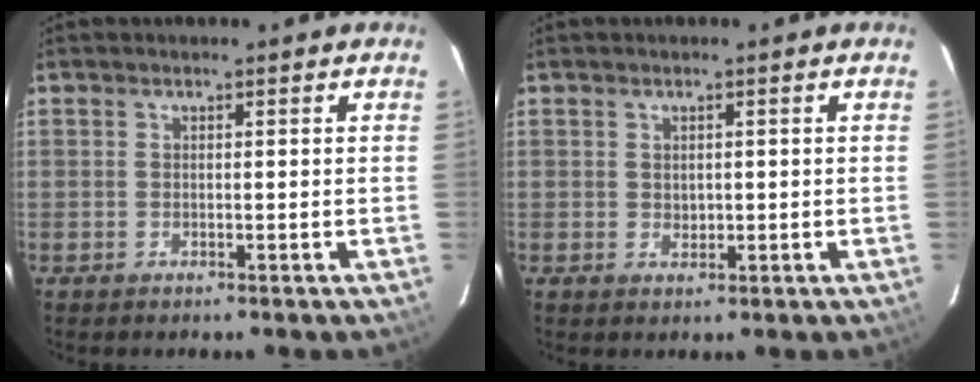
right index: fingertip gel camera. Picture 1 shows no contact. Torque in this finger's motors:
{"motor_torque": [-0.06, -0.03, -0.02, 0.00]}